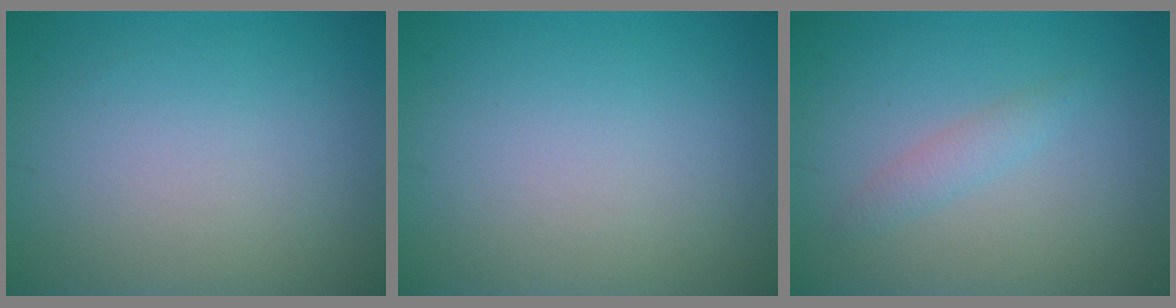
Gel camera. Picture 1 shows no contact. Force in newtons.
{"total": 0.0}
{"total": 1.3, "press": 1.3, "slide": 0.0}